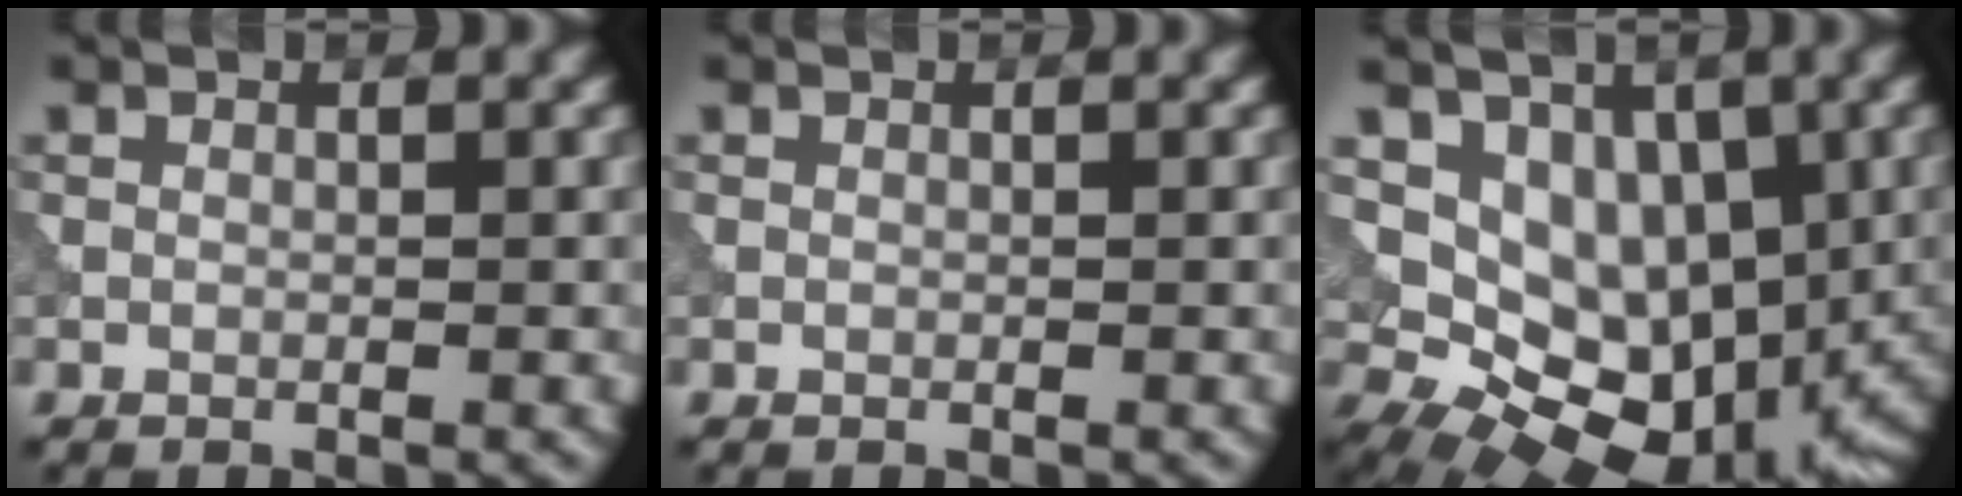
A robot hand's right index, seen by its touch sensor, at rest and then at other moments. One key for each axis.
{"total": 0.0}
{"total": 12.9, "fx": 0.7, "fy": 9.0, "fz": 9.2, "tx": -0.113, "ty": -0.003, "tz": 0.026}